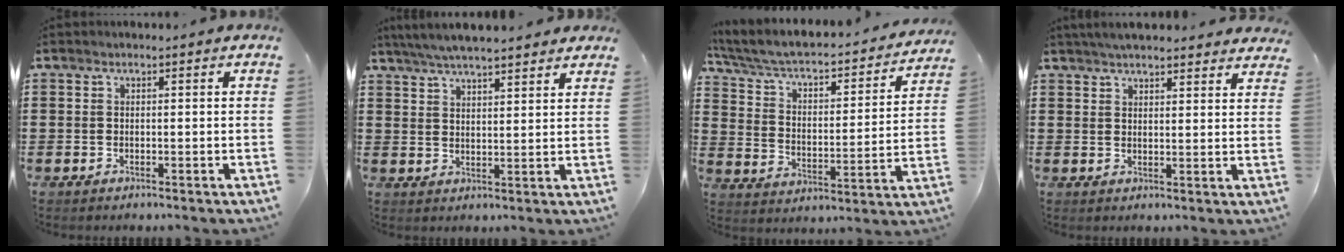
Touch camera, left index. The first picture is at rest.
{"total": 5.0, "force": [4.7, 0.2, 1.8], "torque": [-0.049, -0.013, 0.084]}
{"total": 4.0, "force": [3.2, 1.3, 2.1], "torque": [-0.058, -0.033, 0.044]}
{"total": 4.1, "force": [3.9, 0.2, 1.0], "torque": [-0.028, -0.008, 0.074]}